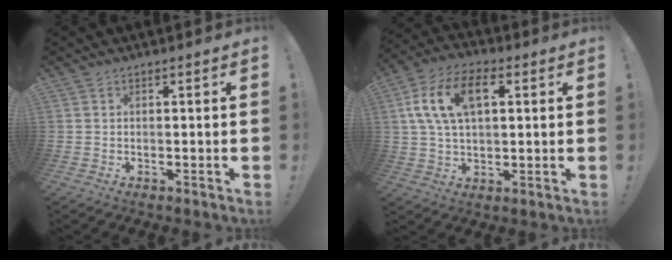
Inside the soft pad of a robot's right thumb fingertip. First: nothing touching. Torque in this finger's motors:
{"motor_torque": [0.25, 0.38, 0.34, -0.11, 0.40]}